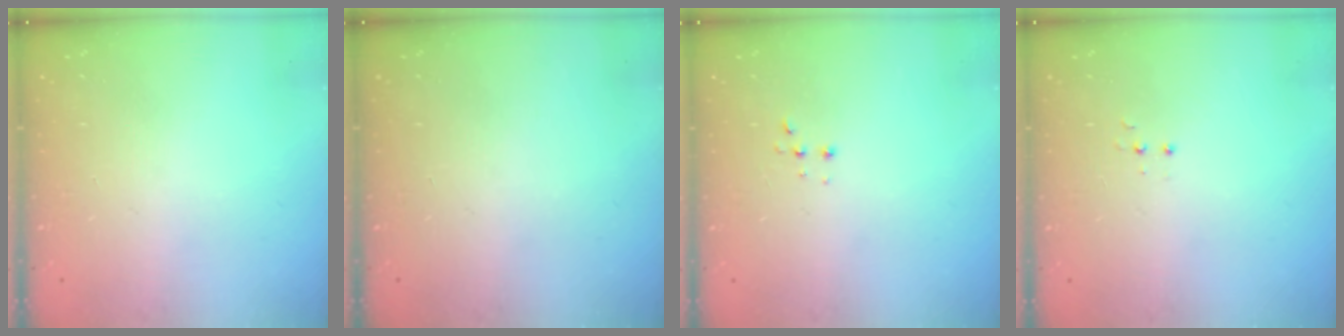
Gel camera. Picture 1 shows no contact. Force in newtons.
{"total": 0.0}
{"total": 2.2, "press": 2.2, "slide": 0.5}
{"total": 3.1, "press": 3.0, "slide": 0.8}